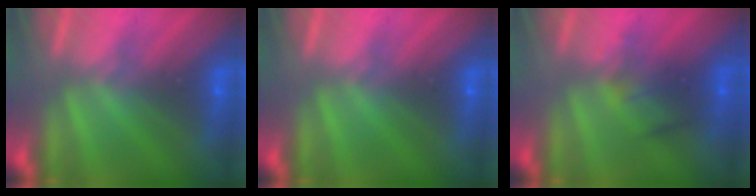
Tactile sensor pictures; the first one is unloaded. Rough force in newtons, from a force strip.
{"total": 0.0}
{"total": 2.4}